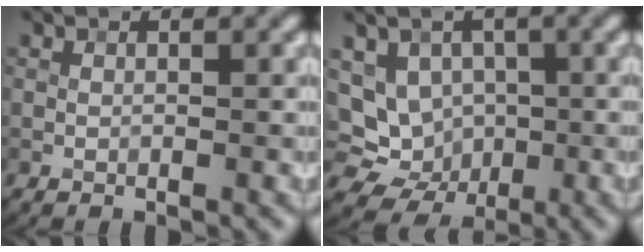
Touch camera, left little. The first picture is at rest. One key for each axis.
{"total": 7.6, "fx": -0.9, "fy": 6.8, "fz": 3.3, "tx": -0.040, "ty": 0.015, "tz": -0.033}